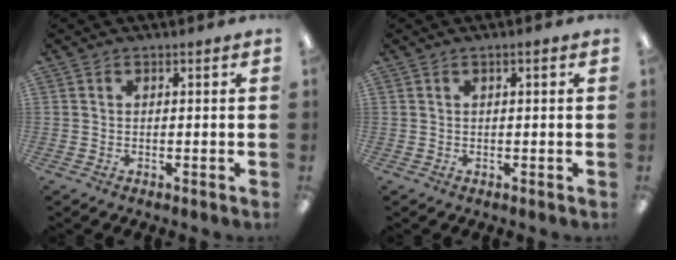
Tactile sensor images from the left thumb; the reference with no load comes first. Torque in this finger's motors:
{"motor_torque": [-0.17, -0.09, -0.22, 0.10, -0.01]}